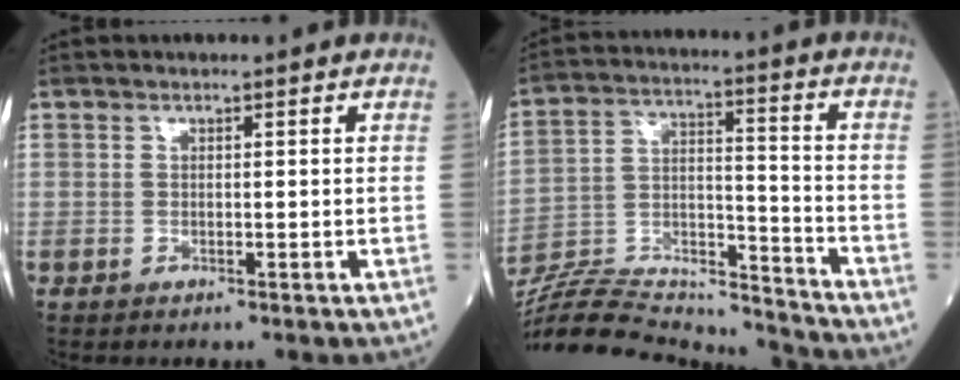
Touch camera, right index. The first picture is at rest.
{"total": 20.5, "force": [-19.9, 2.1, 4.5], "torque": [-0.106, 0.022, -0.321]}